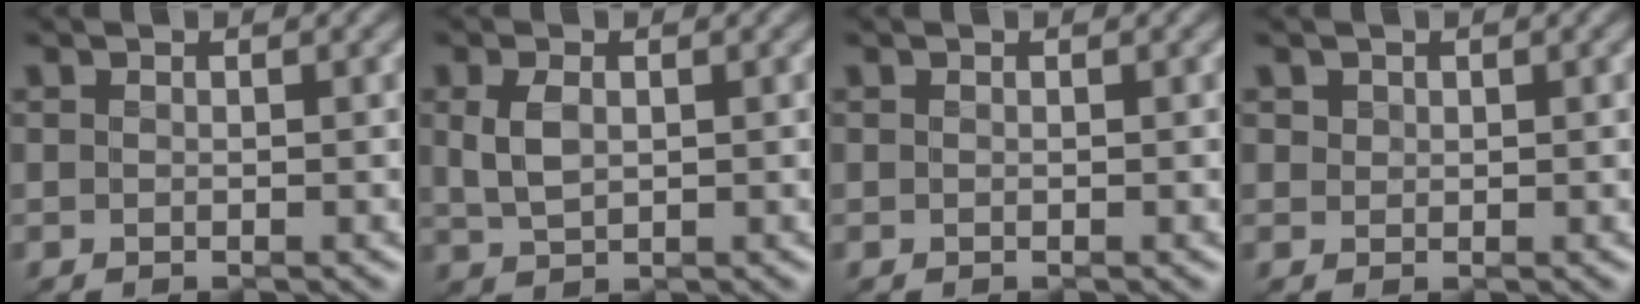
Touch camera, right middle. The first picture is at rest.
{"total": 2.1, "force": [0.2, 1.3, 1.7], "torque": [-0.043, -0.004, 0.010]}
{"total": 0.0}
{"total": 0.7, "force": [0.5, 0.5, 0.0], "torque": [-0.002, -0.002, 0.012]}